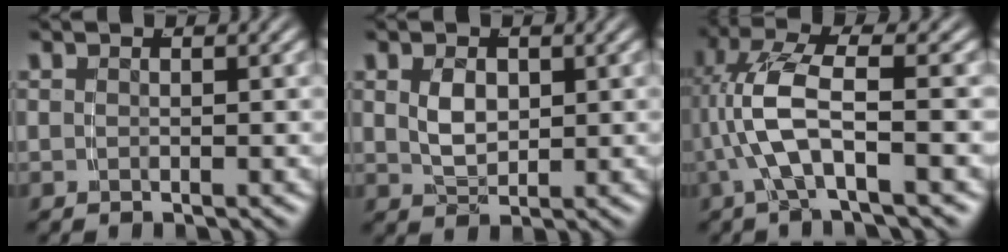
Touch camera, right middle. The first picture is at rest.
{"total": 2.3, "force": [0.5, 1.2, 1.9], "torque": [-0.035, -0.010, 0.022]}
{"total": 5.3, "force": [0.0, 1.6, 5.1], "torque": [-0.119, 0.000, 0.004]}